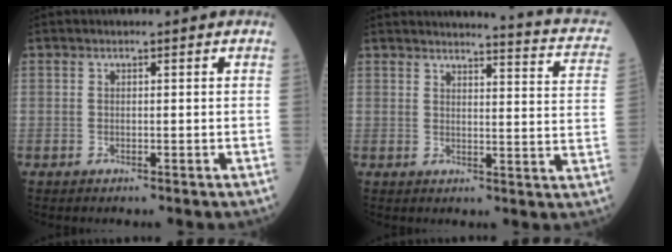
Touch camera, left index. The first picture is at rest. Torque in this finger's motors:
{"motor_torque": [-0.04, -0.46, 0.01, 0.00]}